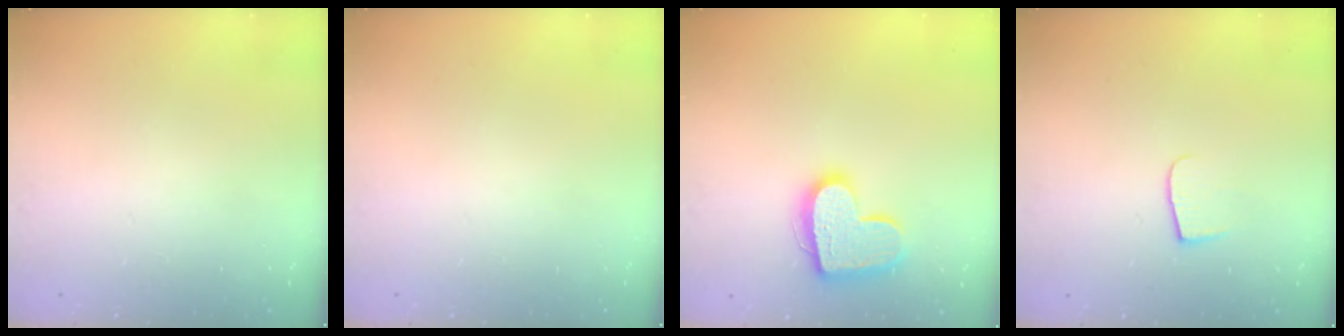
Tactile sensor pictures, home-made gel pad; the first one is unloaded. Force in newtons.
{"total": 0.0}
{"total": 16.4, "press": 16.4, "slide": 1.2}
{"total": 4.9, "press": 4.9, "slide": 0.5}